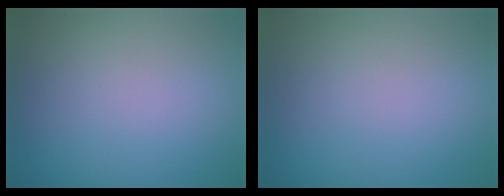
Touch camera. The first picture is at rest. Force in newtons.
{"total": 0.0}